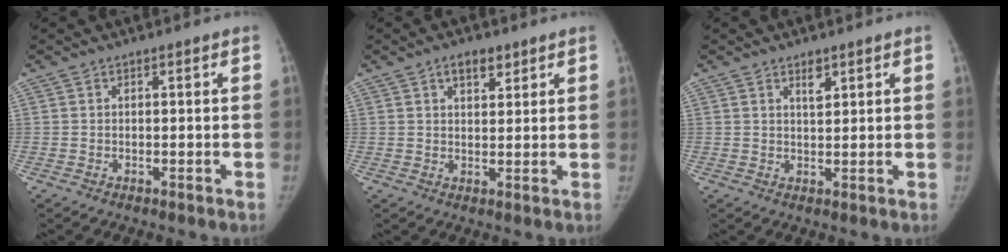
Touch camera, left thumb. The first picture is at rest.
{"total": 4.1, "force": [2.5, 2.2, 2.4], "torque": [-0.016, -0.012, 0.038]}
{"total": 2.5, "force": [1.6, 1.1, 1.6], "torque": [-0.016, -0.011, 0.027]}